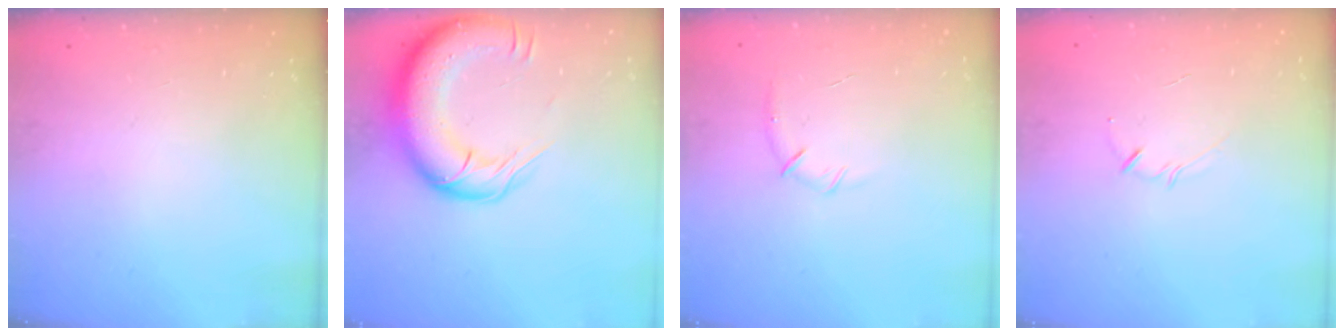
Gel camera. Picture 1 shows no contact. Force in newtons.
{"total": 19.7, "press": 19.1, "slide": 4.6}
{"total": 6.4, "press": 6.2, "slide": 1.6}
{"total": 2.1, "press": 2.1, "slide": 0.4}